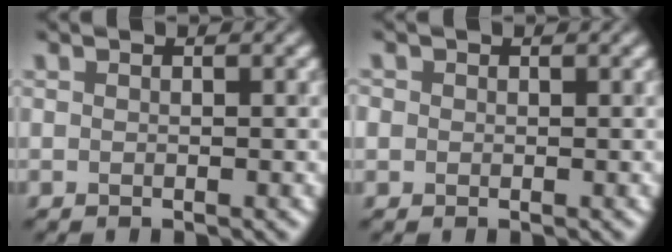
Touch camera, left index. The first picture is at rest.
{"total": 1.0, "force": [0.0, 1.0, 0.2], "torque": [0.002, -0.002, -0.005]}